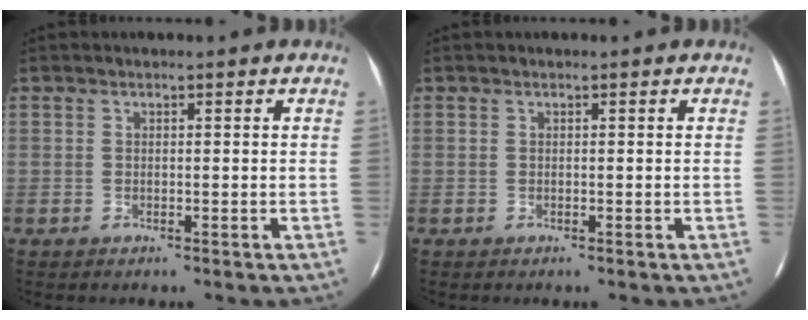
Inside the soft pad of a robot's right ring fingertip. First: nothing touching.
{"total": 0.0}